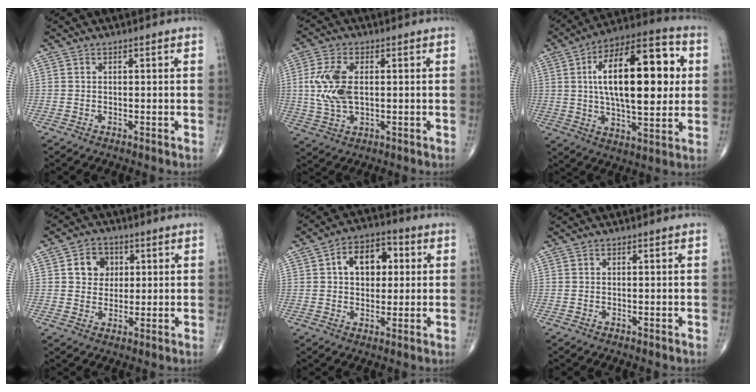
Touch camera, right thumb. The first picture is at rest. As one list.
[{"total": 9.3, "force": [0.9, 5.0, 7.8], "torque": [-0.178, -0.002, 0.021]}, {"total": 24.5, "force": [4.0, 10.4, 21.8], "torque": [-0.327, 0.007, 0.054]}, {"total": 6.3, "force": [1.6, 5.3, 2.9], "torque": [-0.014, -0.001, 0.023]}, {"total": 10.2, "force": [2.2, 6.7, 7.3], "torque": [-0.083, 0.013, 0.030]}, {"total": 0.0}]